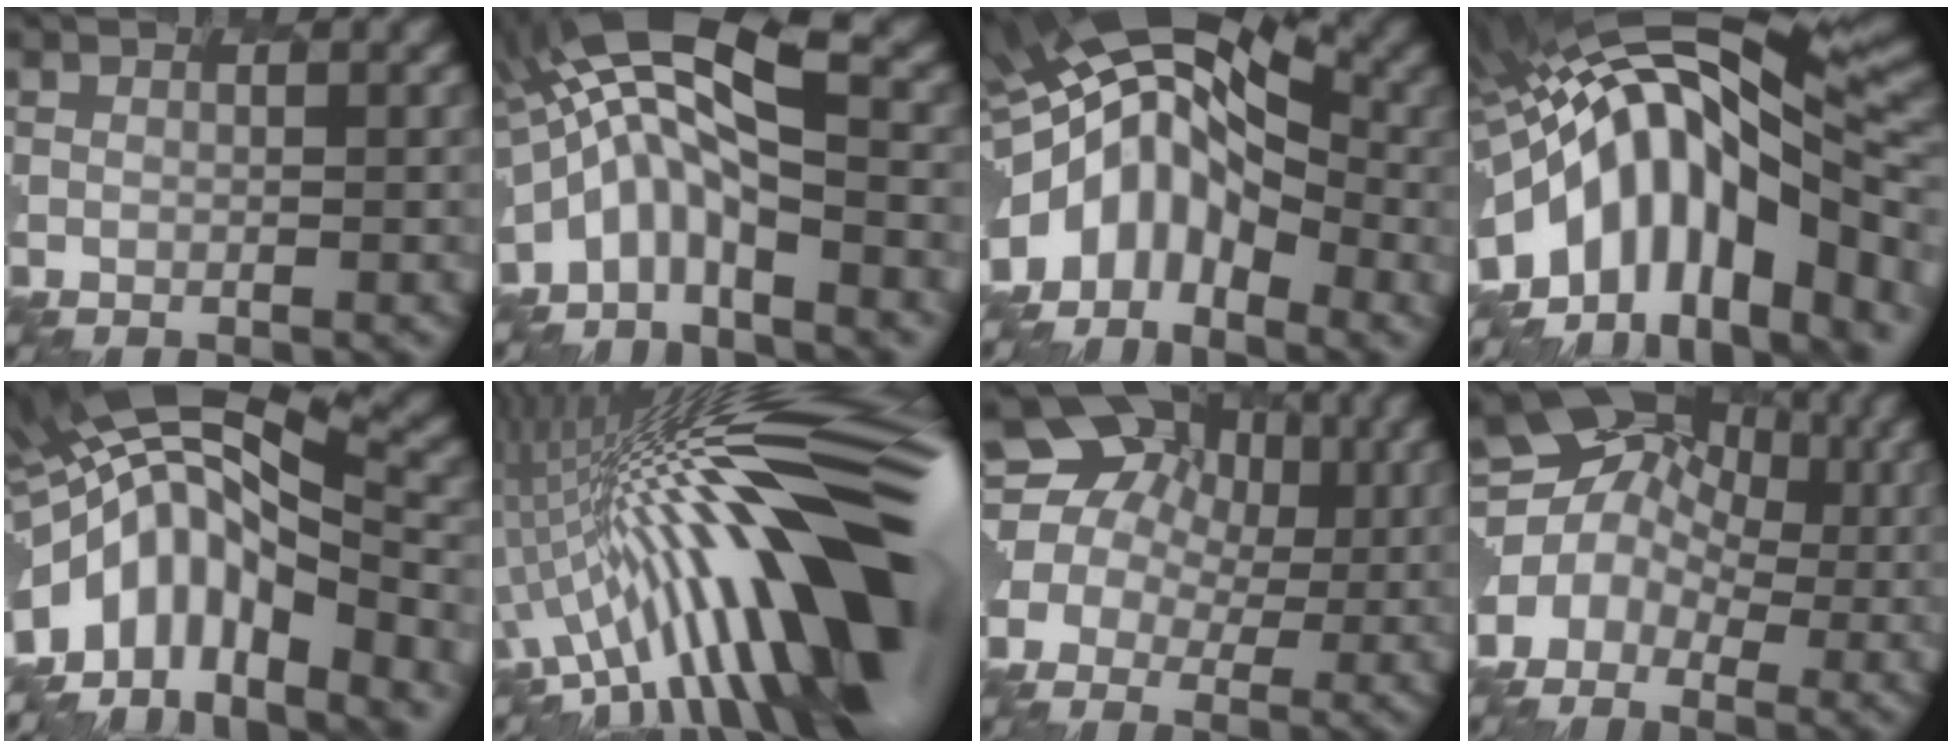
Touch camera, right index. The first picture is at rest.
{"total": 9.1, "force": [-1.5, 2.6, 8.6], "torque": [-0.182, 0.022, -0.040]}
{"total": 7.1, "force": [-2.5, 4.0, 5.4], "torque": [-0.106, 0.011, -0.072]}
{"total": 13.2, "force": [-4.0, 5.7, 11.2], "torque": [-0.184, 0.030, -0.086]}
{"total": 10.0, "force": [-3.5, 4.1, 8.4], "torque": [-0.174, 0.012, -0.061]}
{"total": 16.1, "force": [-2.1, 4.3, 15.3], "torque": [-0.219, 0.041, -0.062]}
{"total": 12.0, "force": [3.7, 10.5, 4.6], "torque": [-0.133, 0.043, 0.019]}
{"total": 7.7, "force": [0.3, 7.1, 2.9], "torque": [-0.070, 0.038, -0.031]}